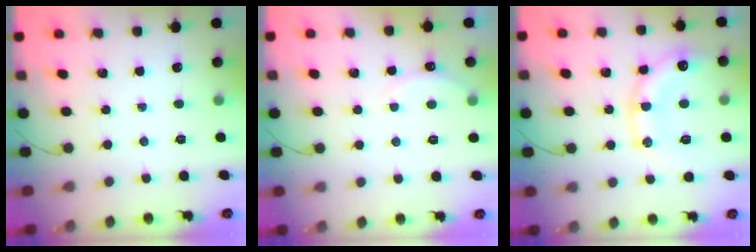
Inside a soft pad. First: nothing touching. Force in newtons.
{"total": 6.1, "press": 6.0, "slide": 0.9}
{"total": 14.3, "press": 14.3, "slide": 1.3}